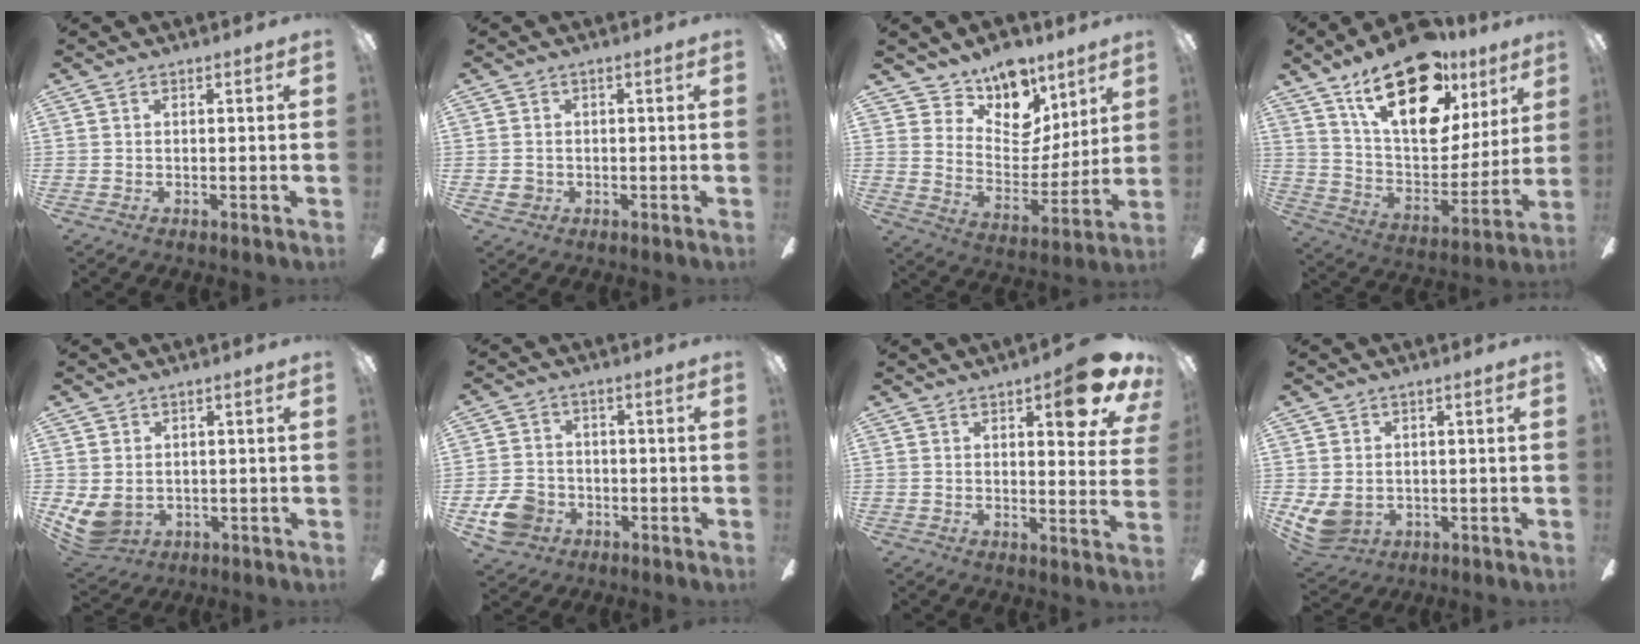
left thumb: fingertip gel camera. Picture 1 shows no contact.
{"total": 2.2, "force": [-0.6, 2.1, 0.2], "torque": [-0.003, 0.002, -0.012]}
{"total": 13.5, "force": [11.1, 7.1, 3.3], "torque": [-0.064, -0.095, 0.206]}
{"total": 24.2, "force": [14.9, 11.6, 15.1], "torque": [-0.238, -0.082, 0.265]}
{"total": 5.9, "force": [-0.3, 5.0, 3.2], "torque": [-0.083, -0.007, -0.005]}
{"total": 7.9, "force": [-3.4, 6.5, 3.0], "torque": [-0.071, 0.025, -0.064]}
{"total": 11.1, "force": [6.6, 3.5, 8.2], "torque": [-0.086, -0.039, 0.101]}
{"total": 6.4, "force": [-0.7, 5.5, 3.3], "torque": [-0.084, -0.004, -0.011]}